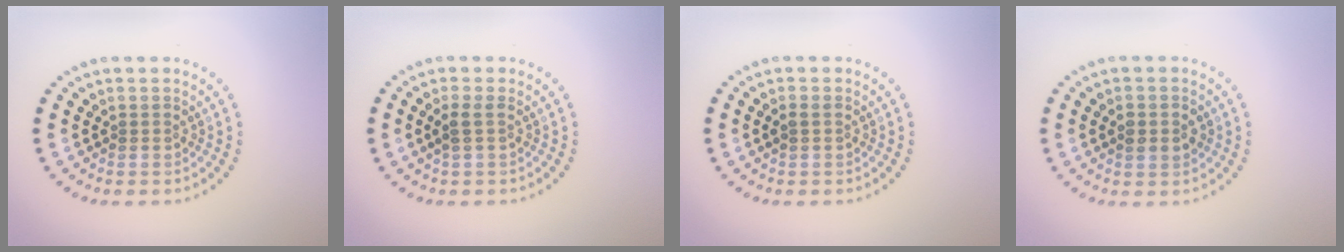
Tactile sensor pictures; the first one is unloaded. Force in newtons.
{"total": 1.2, "press": 1.0, "slide": 0.6}
{"total": 0.8, "press": 0.8, "slide": 0.1}
{"total": 1.8, "press": 1.8, "slide": 0.1}